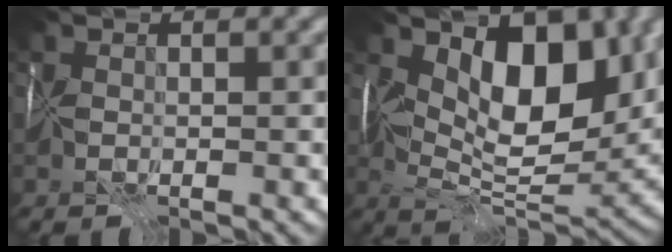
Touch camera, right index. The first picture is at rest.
{"total": 9.7, "force": [3.8, 4.8, 7.5], "torque": [-0.095, -0.016, 0.069]}